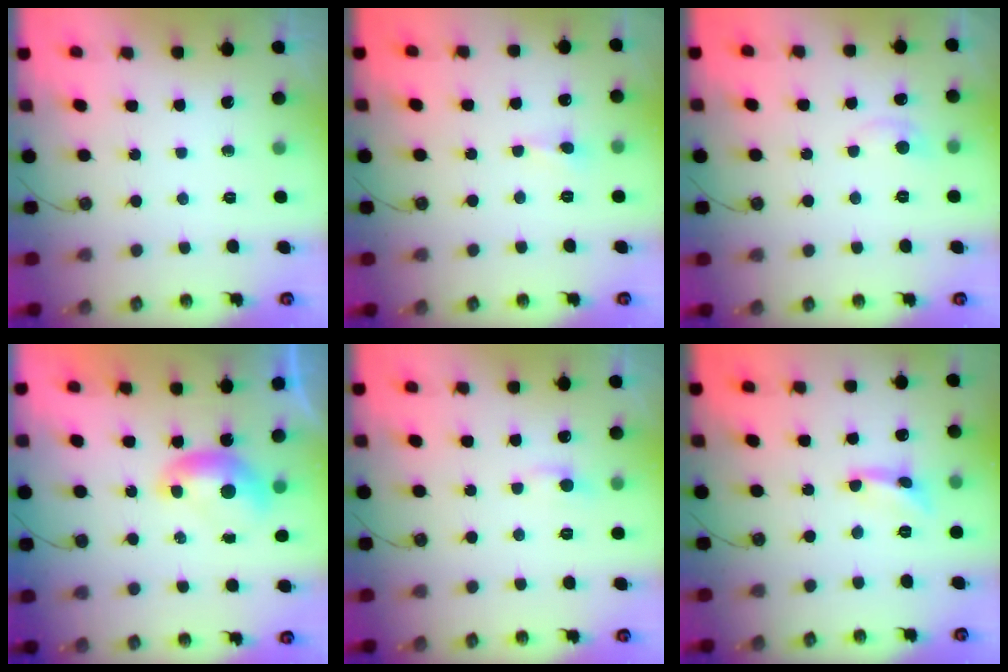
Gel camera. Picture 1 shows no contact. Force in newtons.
{"total": 1.8, "press": 1.6, "slide": 0.7}
{"total": 0.9, "press": 0.6, "slide": 0.7}
{"total": 0.0}
{"total": 0.6, "press": 0.0, "slide": 0.6}
{"total": 1.1, "press": 1.0, "slide": 0.4}